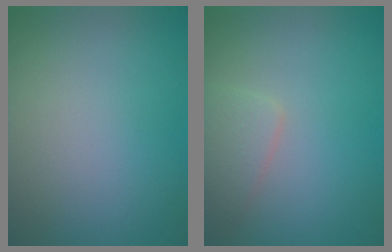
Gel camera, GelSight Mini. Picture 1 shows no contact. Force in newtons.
{"total": 2.0, "press": 2.0, "slide": 0.1}